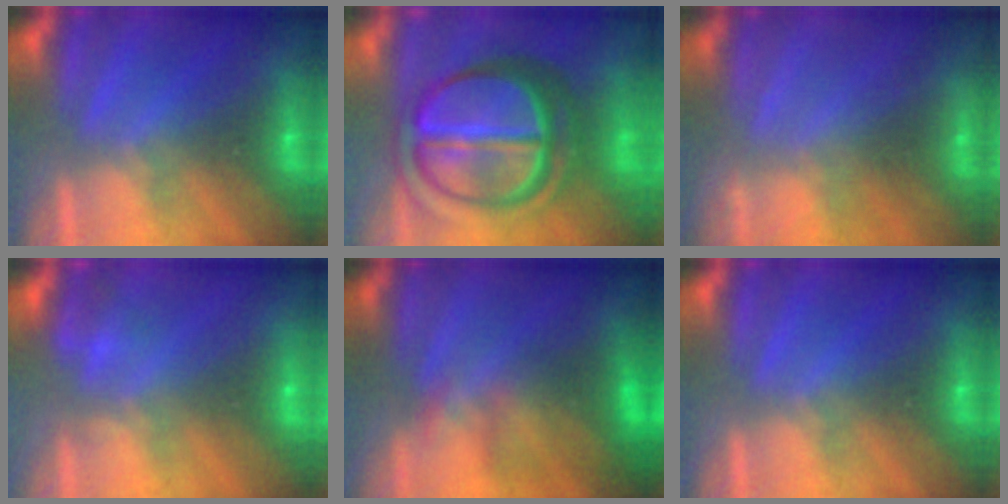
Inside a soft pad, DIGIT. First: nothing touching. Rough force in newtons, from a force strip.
{"total": 7.0}
{"total": 2.1}
{"total": 2.3}
{"total": 4.4}
{"total": 0.0}